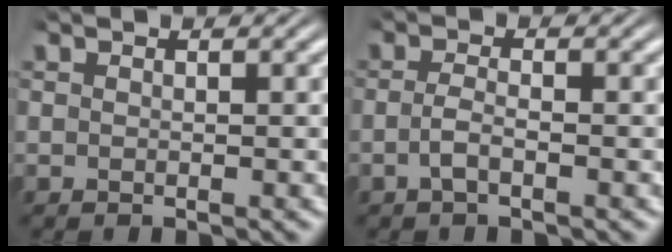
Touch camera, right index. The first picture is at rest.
{"total": 1.7, "force": [-1.1, 0.2, 1.3], "torque": [-0.033, -0.008, -0.017]}